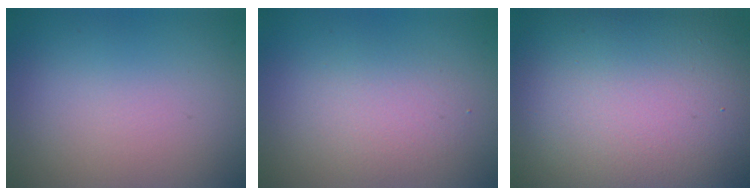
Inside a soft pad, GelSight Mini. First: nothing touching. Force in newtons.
{"total": 2.5, "press": 2.5, "slide": 0.2}
{"total": 20.4, "press": 20.4, "slide": 1.8}